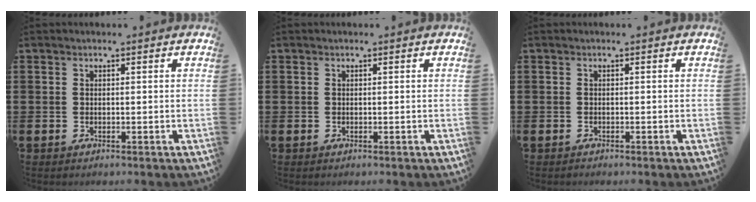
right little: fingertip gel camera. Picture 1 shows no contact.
{"total": 0.0}
{"total": 0.0}